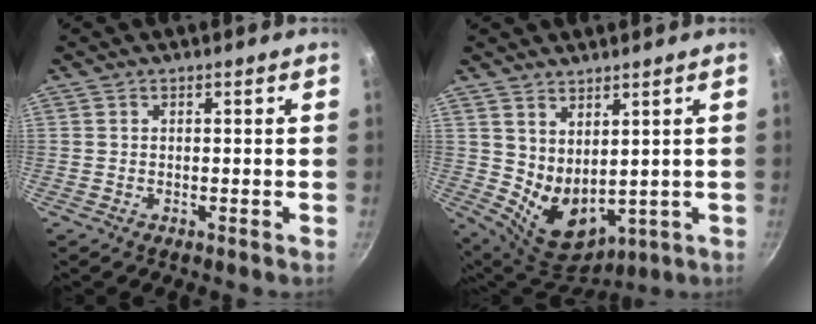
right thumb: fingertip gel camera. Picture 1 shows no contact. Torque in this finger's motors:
{"motor_torque": [-0.32, 1.11, 0.49, 0.88, 0.09]}